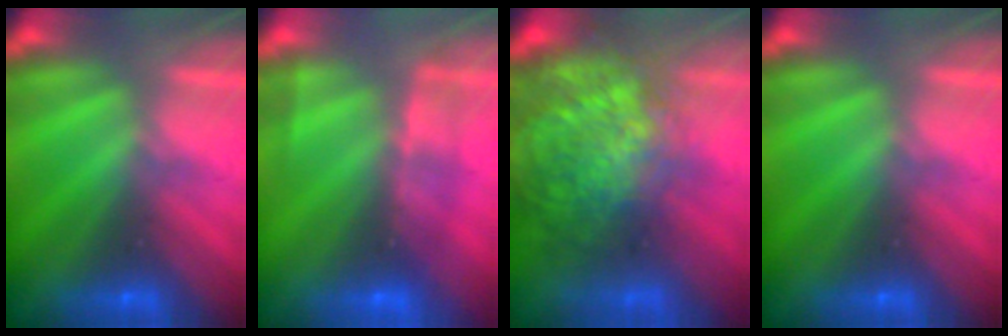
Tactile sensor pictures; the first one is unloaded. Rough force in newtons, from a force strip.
{"total": 2.2}
{"total": 8.9}
{"total": 0.0}